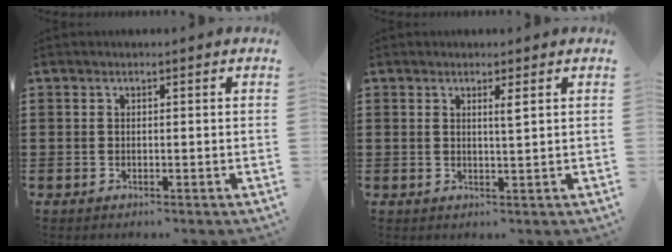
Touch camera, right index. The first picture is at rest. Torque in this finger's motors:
{"motor_torque": [-0.19, 0.21, 0.06, -0.01]}